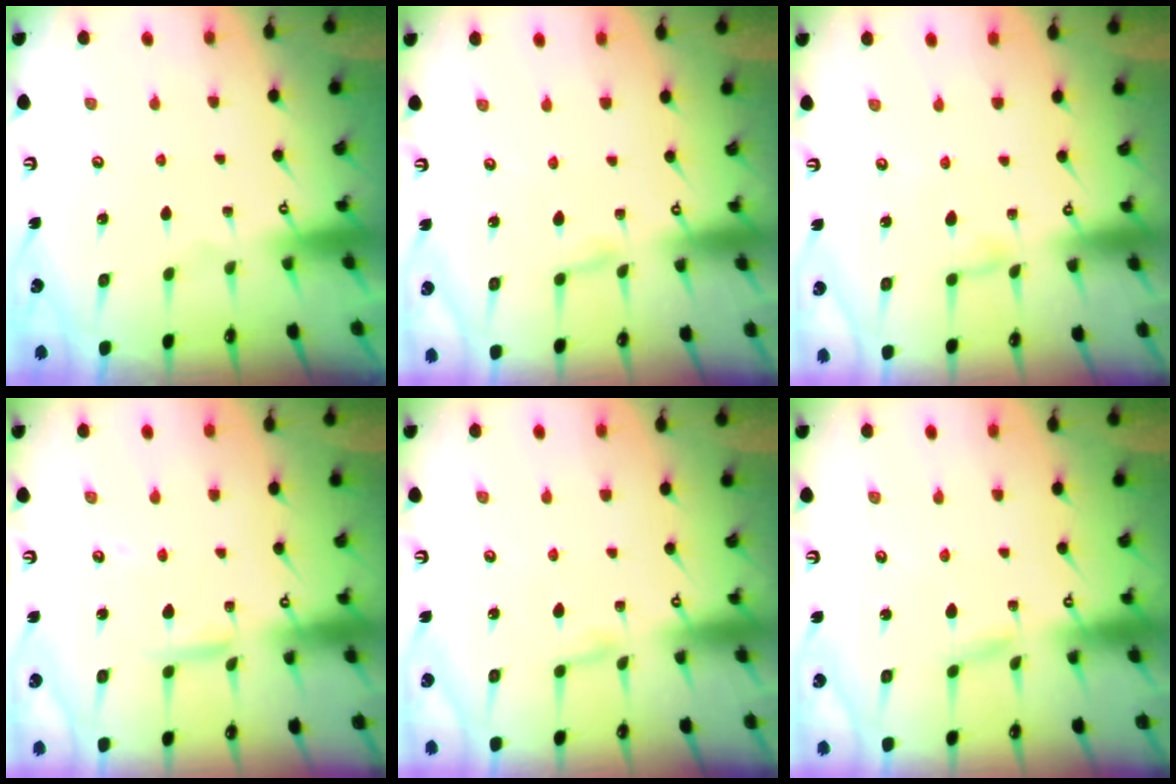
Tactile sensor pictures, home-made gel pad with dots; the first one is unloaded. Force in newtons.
{"total": 2.8, "press": 2.8, "slide": 0.3}
{"total": 3.0, "press": 3.0, "slide": 0.3}
{"total": 6.9, "press": 6.9, "slide": 0.6}
{"total": 2.8, "press": 2.8, "slide": 0.3}
{"total": 2.2, "press": 2.2, "slide": 0.1}